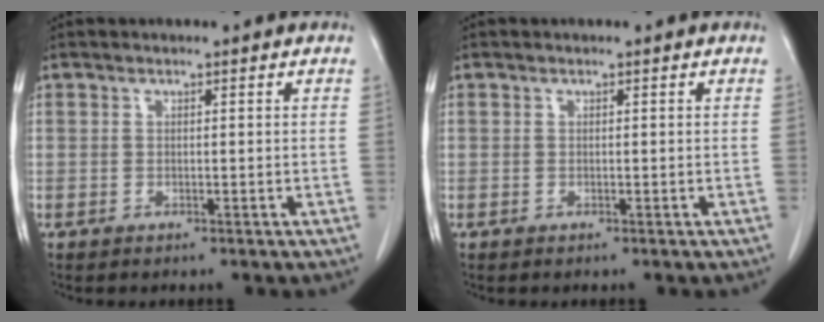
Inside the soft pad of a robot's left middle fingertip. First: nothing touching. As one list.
[{"total": 0.0}]